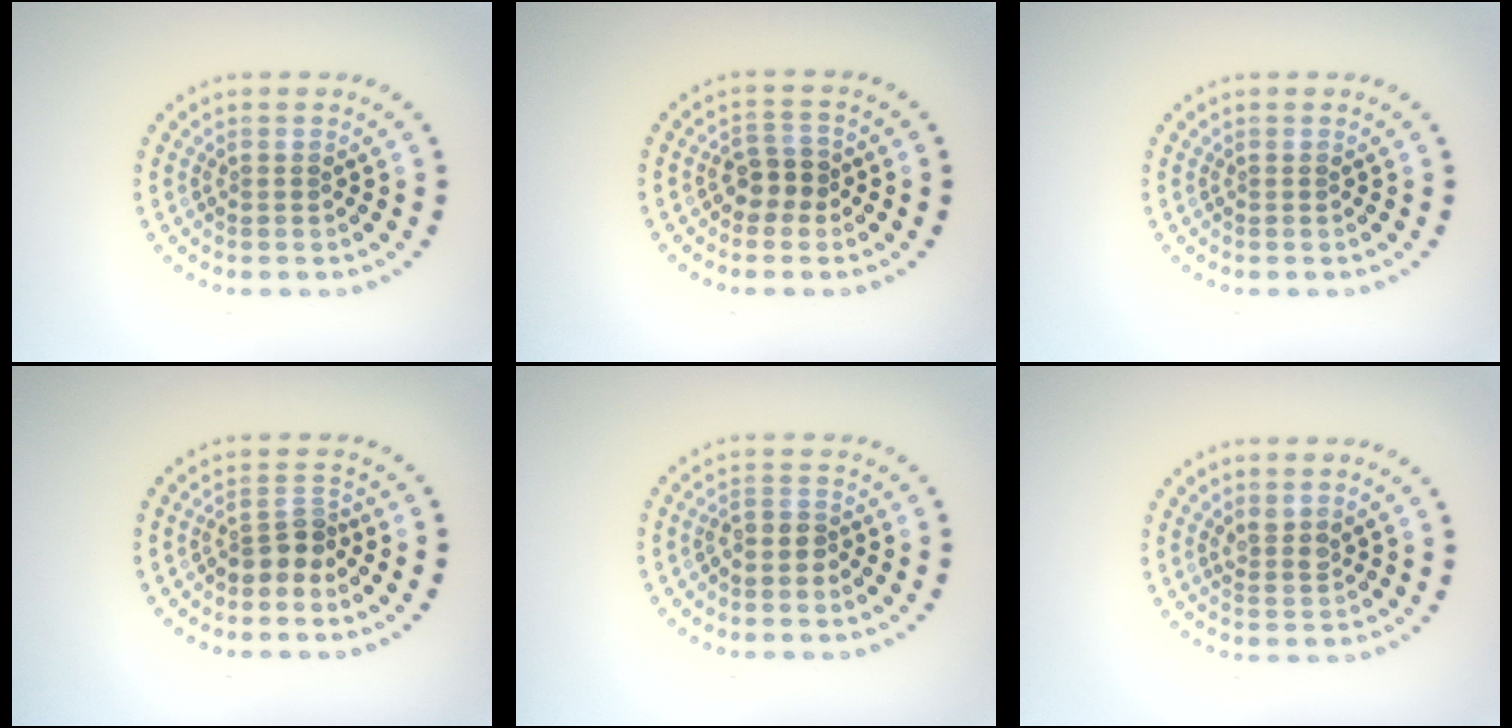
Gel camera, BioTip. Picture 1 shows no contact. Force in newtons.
{"total": 2.1, "press": 2.0, "slide": 0.7}
{"total": 0.0}
{"total": 2.3, "press": 1.8, "slide": 1.5}
{"total": 1.4, "press": 1.0, "slide": 0.9}
{"total": 1.3, "press": 1.0, "slide": 0.7}